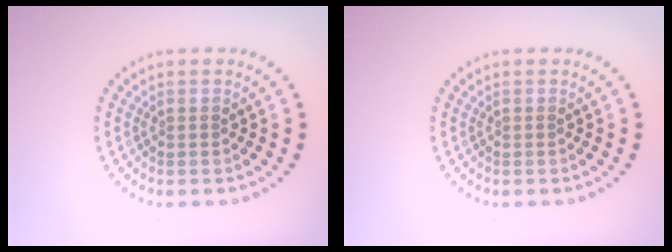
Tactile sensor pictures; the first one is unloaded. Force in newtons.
{"total": 0.0}